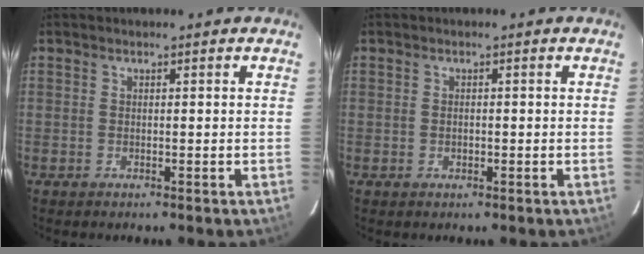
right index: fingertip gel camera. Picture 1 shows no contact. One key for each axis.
{"total": 0.7, "fx": -0.2, "fy": 0.6, "fz": 0.2, "tx": -0.002, "ty": 0.000, "tz": -0.002}